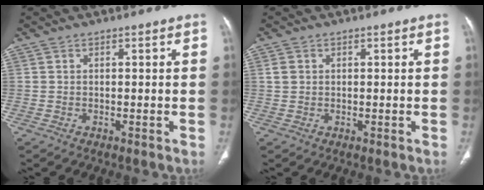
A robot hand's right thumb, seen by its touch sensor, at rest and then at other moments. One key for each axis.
{"total": 1.5, "fx": 0.3, "fy": 1.3, "fz": 0.7, "tx": -0.012, "ty": 0.003, "tz": 0.009}